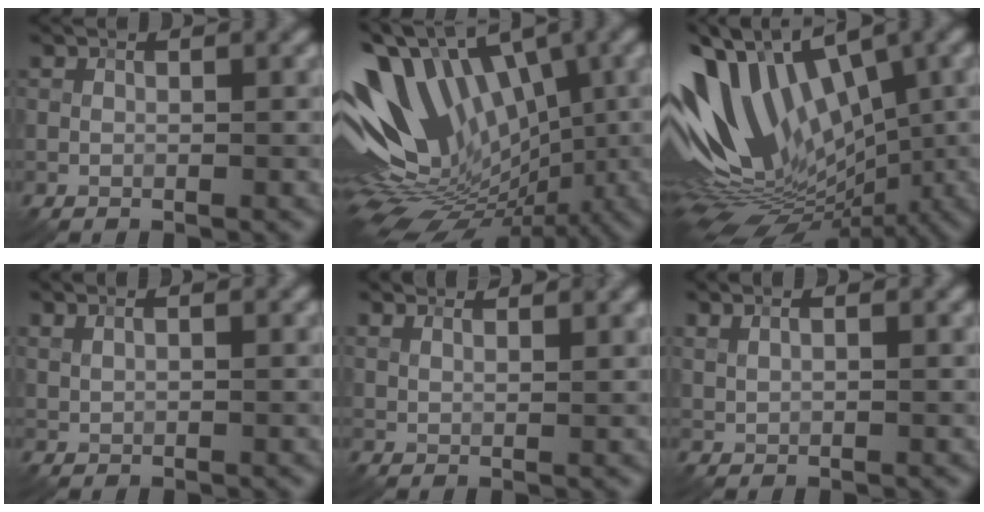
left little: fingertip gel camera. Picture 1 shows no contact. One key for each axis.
{"total": 14.0, "fx": 2.3, "fy": 9.1, "fz": 10.4, "tx": -0.188, "ty": 0.022, "tz": 0.031}
{"total": 15.1, "fx": 1.8, "fy": 9.1, "fz": 11.9, "tx": -0.237, "ty": 0.013, "tz": 0.035}
{"total": 3.6, "fx": 2.7, "fy": 1.5, "fz": 1.9, "tx": -0.018, "ty": 0.027, "tz": 0.021}
{"total": 6.6, "fx": 5.5, "fy": 2.1, "fz": 3.0, "tx": -0.053, "ty": 0.022, "tz": 0.076}
{"total": 4.1, "fx": 3.0, "fy": 1.6, "fz": 2.2, "tx": -0.021, "ty": 0.030, "tz": 0.025}